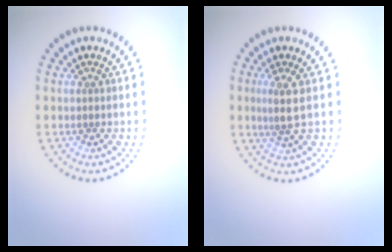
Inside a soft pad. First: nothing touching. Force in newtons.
{"total": 1.9, "press": 1.6, "slide": 1.1}